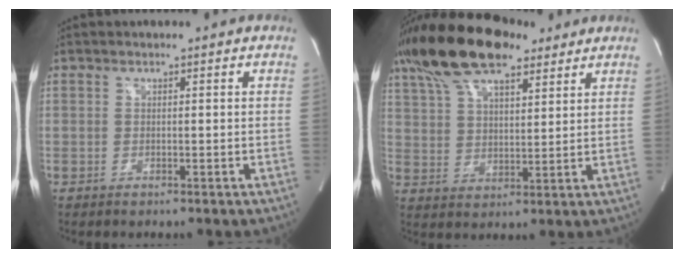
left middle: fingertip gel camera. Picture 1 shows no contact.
{"total": 16.4, "force": [11.9, 5.8, 9.6], "torque": [-0.199, 0.041, 0.216]}